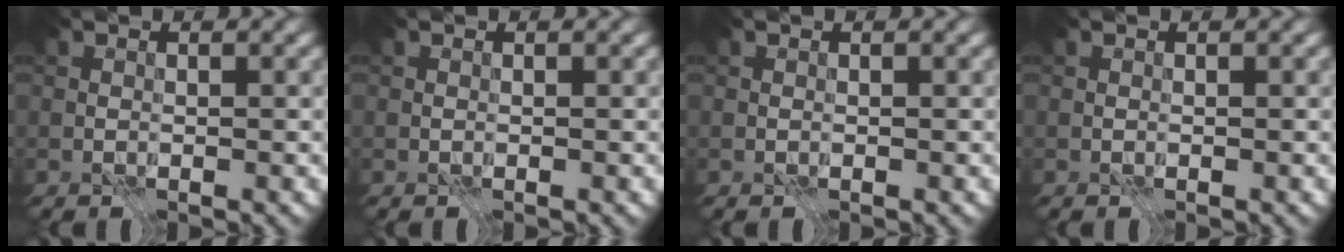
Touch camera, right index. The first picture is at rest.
{"total": 0.0}
{"total": 0.0}
{"total": 0.0}